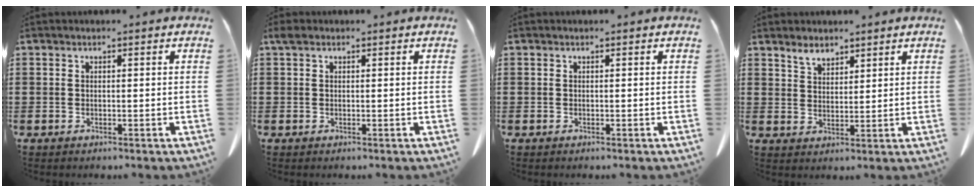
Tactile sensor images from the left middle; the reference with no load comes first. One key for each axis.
{"total": 1.2, "fx": 0.6, "fy": 0.9, "fz": 0.6, "tx": -0.016, "ty": 0.003, "tz": 0.013}
{"total": 0.0}
{"total": 3.0, "fx": 2.6, "fy": 1.1, "fz": 0.8, "tx": -0.023, "ty": -0.002, "tz": 0.051}